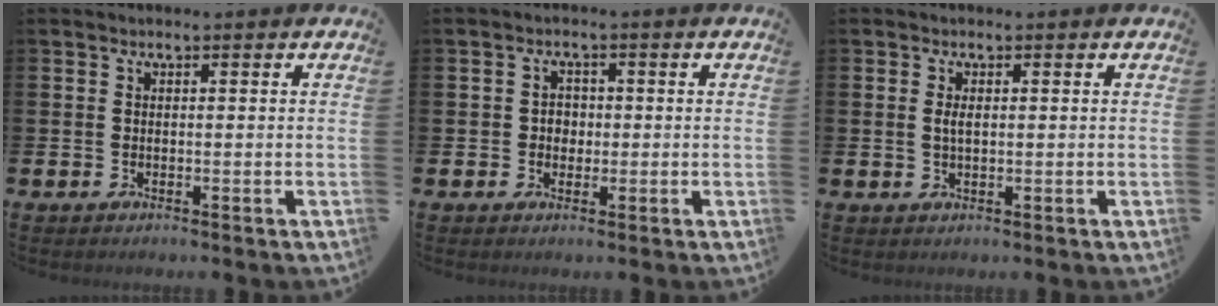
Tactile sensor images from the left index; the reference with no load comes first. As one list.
[{"total": 2.2, "force": [0.0, 1.9, 0.9], "torque": [-0.006, 0.002, -0.007]}, {"total": 1.4, "force": [0.3, 0.6, 1.3], "torque": [-0.026, 0.004, 0.002]}]